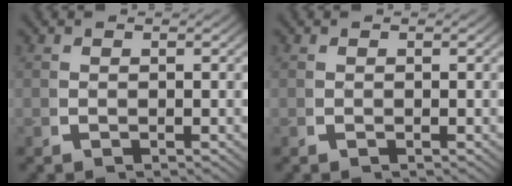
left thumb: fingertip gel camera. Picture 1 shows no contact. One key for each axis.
{"total": 0.0}